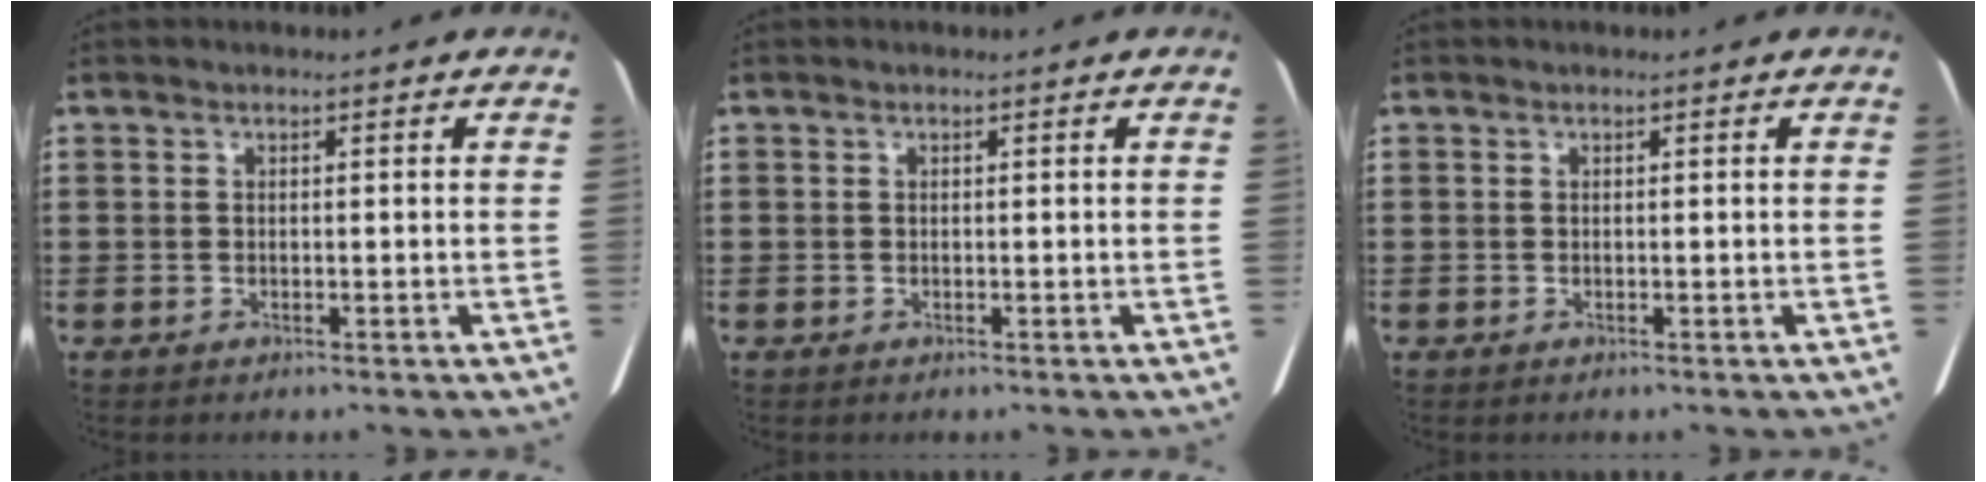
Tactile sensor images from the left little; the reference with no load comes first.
{"total": 0.0}
{"total": 0.0}